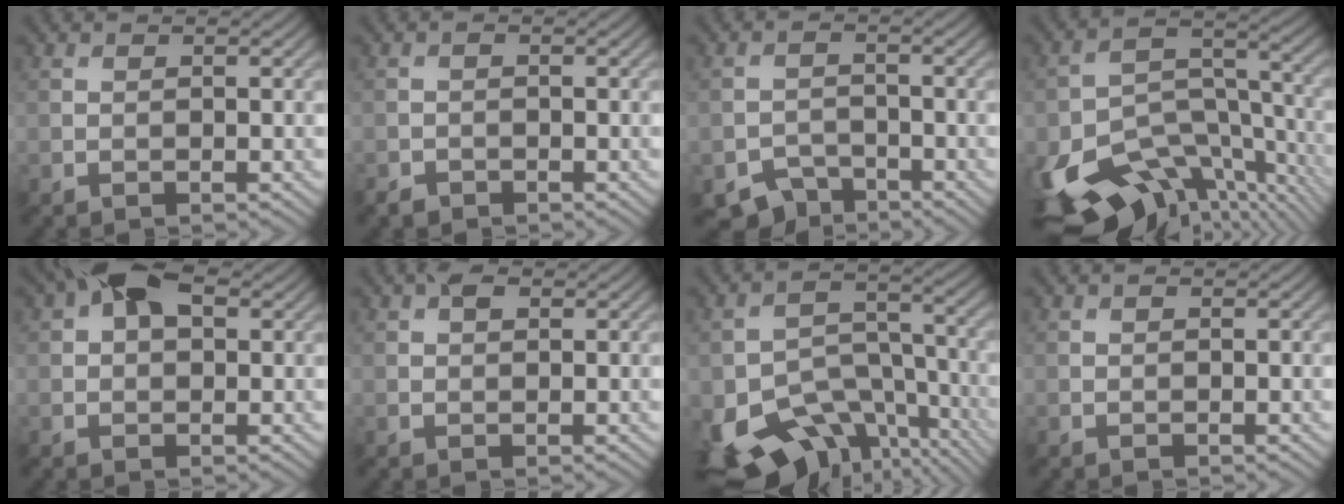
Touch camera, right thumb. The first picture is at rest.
{"total": 1.2, "force": [-1.1, 0.5, 0.1], "torque": [-0.002, 0.001, -0.023]}
{"total": 3.7, "force": [-3.1, 1.9, 0.8], "torque": [-0.010, -0.004, -0.058]}
{"total": 16.9, "force": [-10.1, 9.0, 10.1], "torque": [-0.219, -0.049, -0.141]}
{"total": 6.3, "force": [2.3, 3.8, 4.5], "torque": [-0.075, 0.015, 0.025]}
{"total": 1.6, "force": [0.8, 0.9, 1.1], "torque": [-0.018, 0.005, 0.011]}
{"total": 16.0, "force": [-9.8, 9.3, 8.6], "torque": [-0.175, -0.051, -0.138]}
{"total": 0.0}